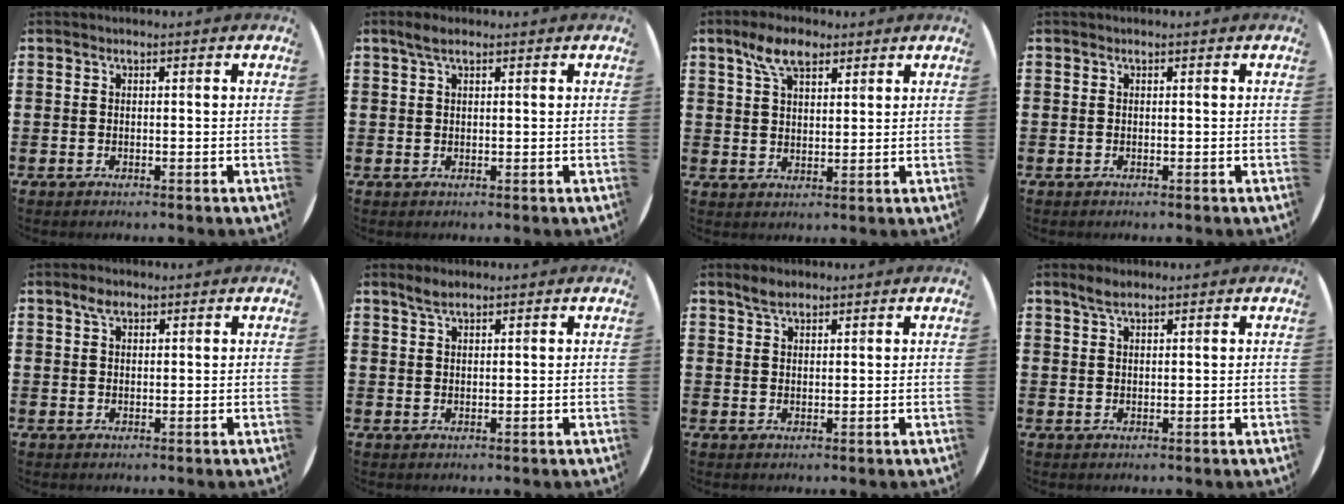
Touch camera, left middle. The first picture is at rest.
{"total": 2.0, "force": [1.3, 0.6, 1.3], "torque": [-0.029, 0.004, 0.023]}
{"total": 6.0, "force": [3.9, 2.9, 3.5], "torque": [-0.063, 0.002, 0.068]}
{"total": 0.0}
{"total": 2.1, "force": [1.4, 1.1, 1.1], "torque": [-0.018, 0.001, 0.025]}
{"total": 2.0, "force": [1.7, 0.5, 1.1], "torque": [-0.023, 0.003, 0.030]}
{"total": 2.2, "force": [1.9, 0.9, 0.8], "torque": [-0.011, 0.000, 0.035]}
{"total": 2.2, "force": [1.7, 0.6, 1.2], "torque": [-0.027, 0.004, 0.031]}